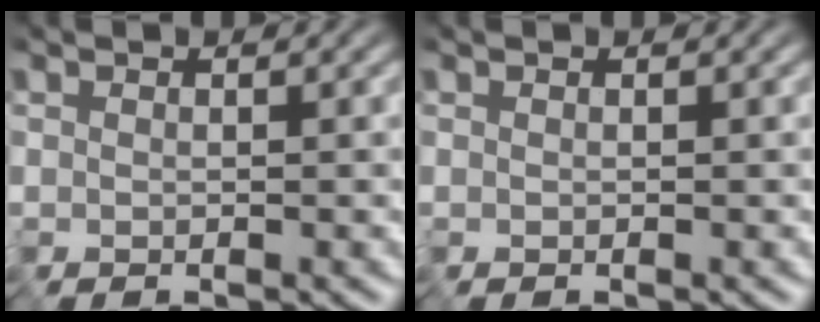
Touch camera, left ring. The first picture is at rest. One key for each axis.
{"total": 0.0}